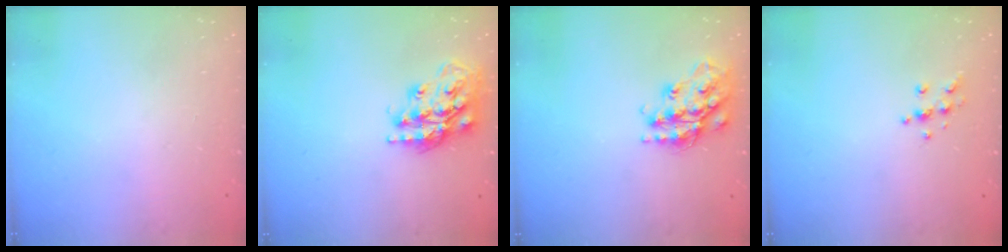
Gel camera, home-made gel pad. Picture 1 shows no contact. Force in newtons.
{"total": 16.6, "press": 16.5, "slide": 1.1}
{"total": 16.9, "press": 16.9, "slide": 1.2}
{"total": 6.4, "press": 6.3, "slide": 1.2}